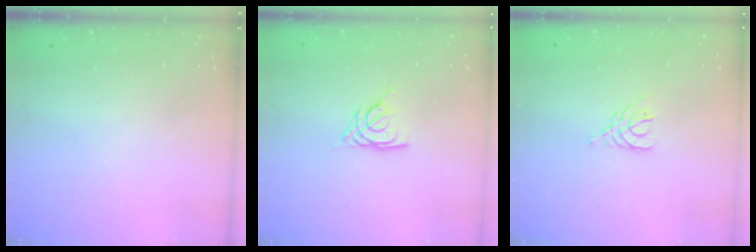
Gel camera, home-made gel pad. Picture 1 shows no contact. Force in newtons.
{"total": 6.0, "press": 6.0, "slide": 0.6}
{"total": 3.1, "press": 3.0, "slide": 0.5}